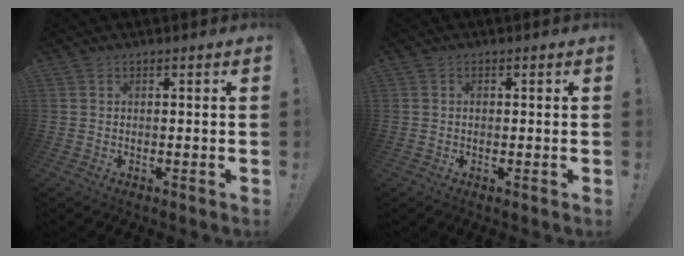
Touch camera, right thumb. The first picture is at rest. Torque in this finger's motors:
{"motor_torque": [-0.38, 0.19, 0.00, 0.01, 0.00]}